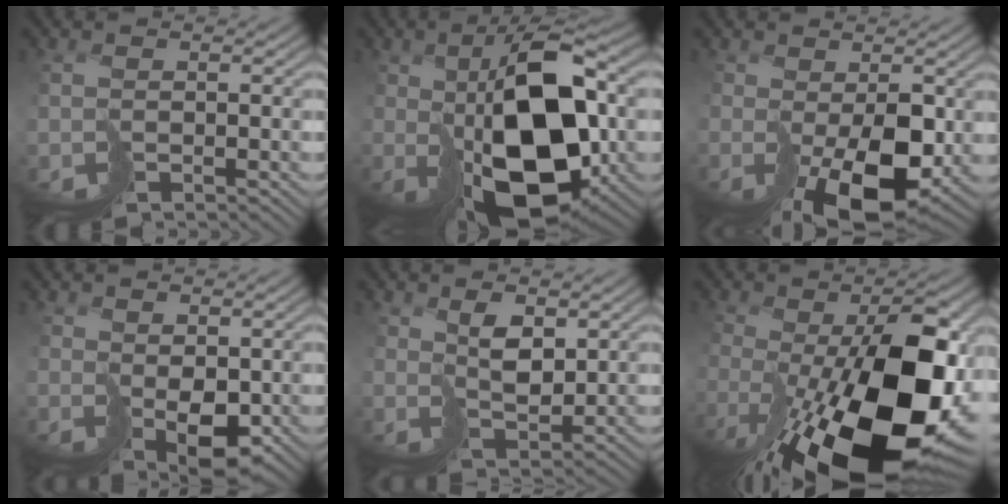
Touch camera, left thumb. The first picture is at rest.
{"total": 16.4, "force": [0.4, 8.0, 14.3], "torque": [-0.228, 0.003, 0.007]}
{"total": 9.1, "force": [-1.3, 4.9, 7.6], "torque": [-0.127, -0.029, 0.004]}
{"total": 4.4, "force": [1.2, 2.6, 3.3], "torque": [-0.069, -0.016, 0.036]}
{"total": 3.6, "force": [3.0, 0.9, 1.7], "torque": [-0.033, 0.003, 0.063]}
{"total": 19.1, "force": [-5.3, 7.9, 16.6], "torque": [-0.252, -0.041, -0.062]}